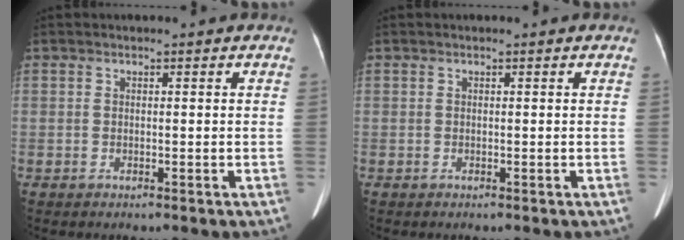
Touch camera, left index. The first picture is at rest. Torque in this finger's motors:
{"motor_torque": [-0.02, 0.04, 0.00, -0.01]}